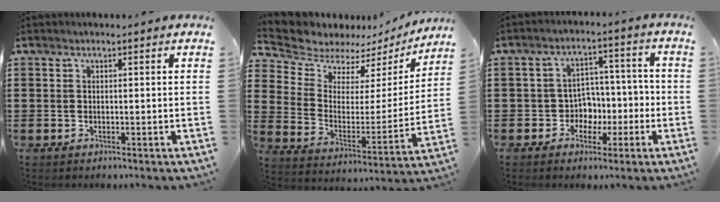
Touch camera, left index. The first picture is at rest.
{"total": 6.7, "force": [6.2, 2.6, 0.5], "torque": [-0.053, -0.043, 0.109]}
{"total": 5.1, "force": [-1.4, 4.7, 1.3], "torque": [-0.035, 0.002, -0.028]}